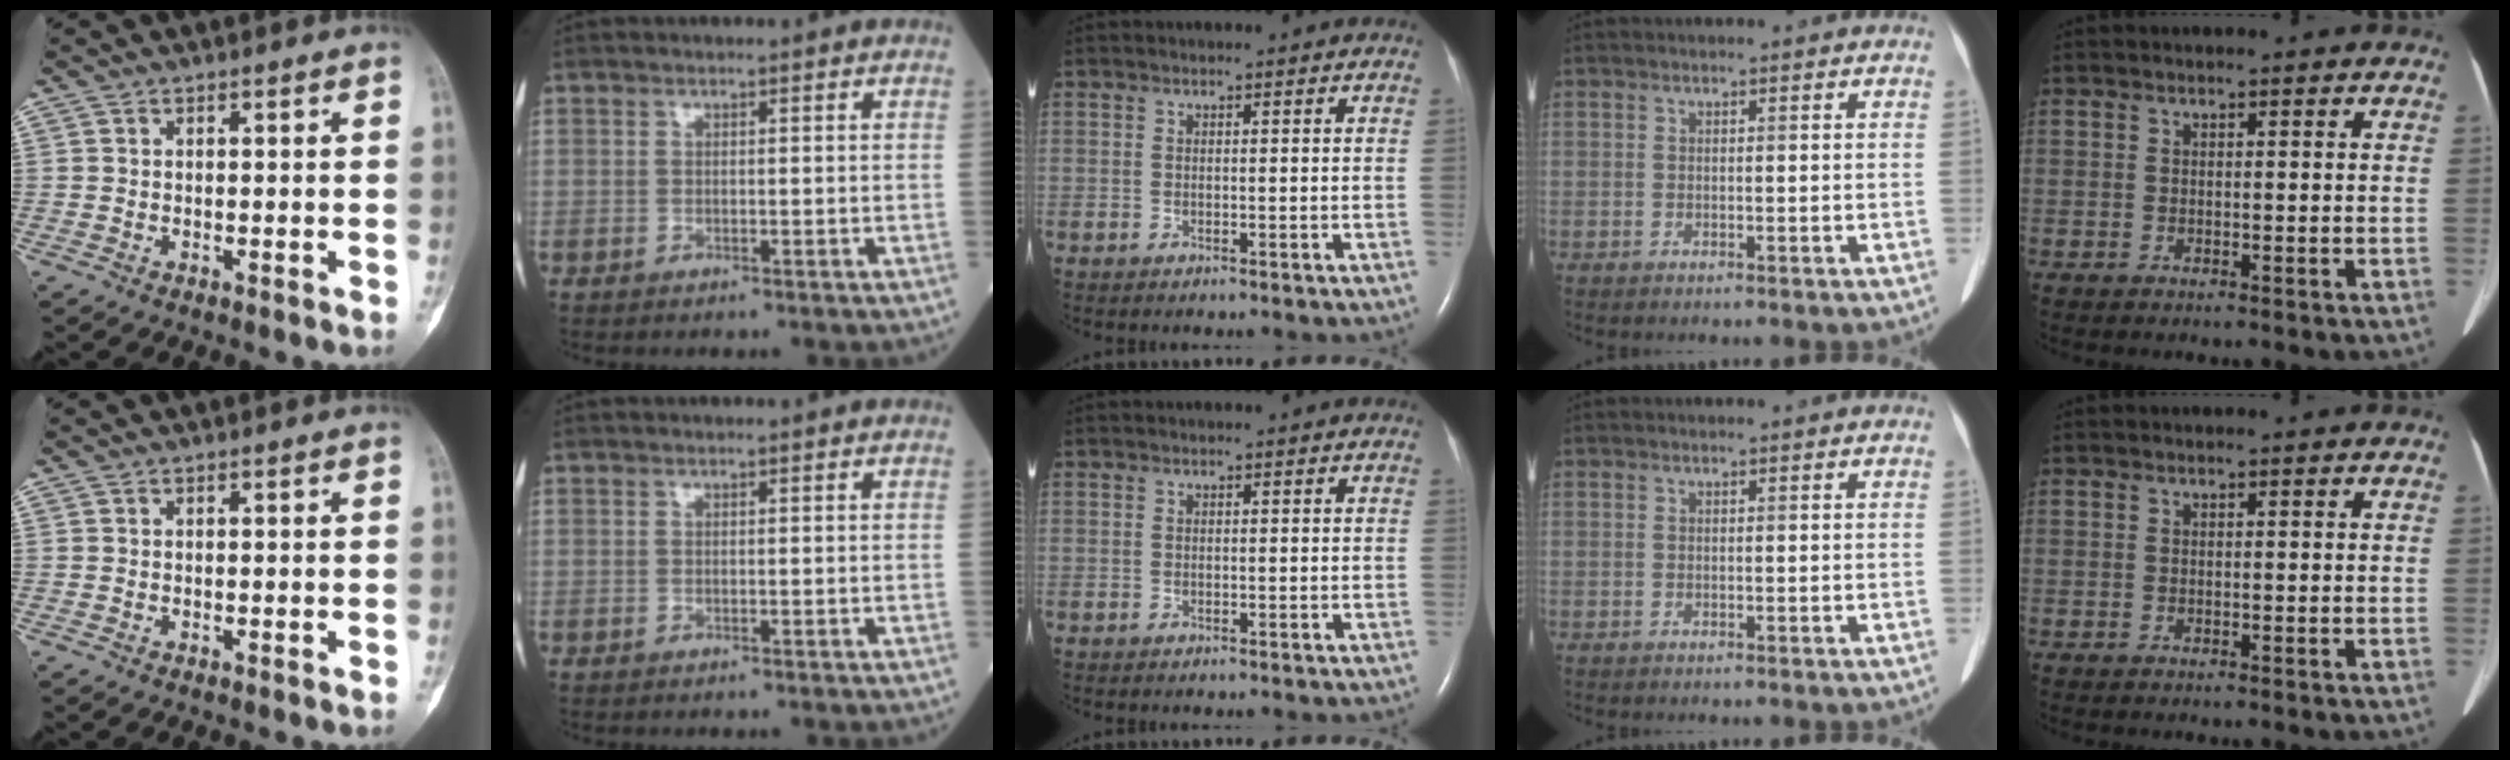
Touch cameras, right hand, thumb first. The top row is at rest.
{}